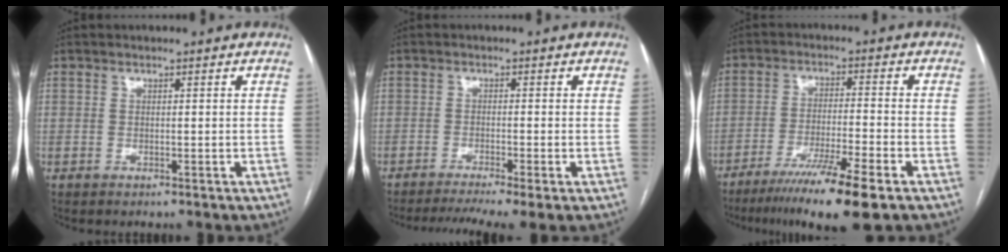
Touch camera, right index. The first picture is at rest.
{"total": 7.6, "force": [-5.7, -0.1, 4.9], "torque": [-0.077, -0.009, -0.090]}
{"total": 11.9, "force": [-8.1, -0.6, 8.6], "torque": [-0.144, -0.033, -0.134]}